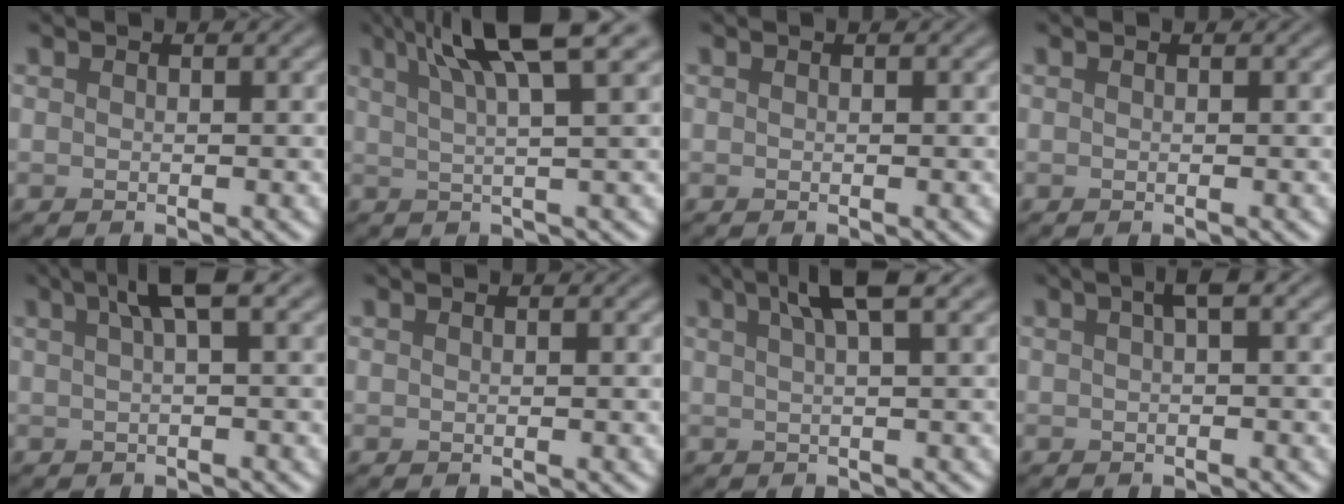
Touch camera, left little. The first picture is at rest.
{"total": 8.0, "force": [4.5, 1.7, 6.4], "torque": [-0.082, 0.022, 0.068]}
{"total": 0.0}
{"total": 0.0}
{"total": 3.2, "force": [1.4, 0.6, 2.9], "torque": [-0.039, 0.015, 0.020]}
{"total": 0.0}
{"total": 3.9, "force": [2.1, 0.6, 3.2], "torque": [-0.043, 0.012, 0.031]}
{"total": 1.3, "force": [0.3, 0.2, 1.3], "torque": [-0.020, 0.011, 0.006]}